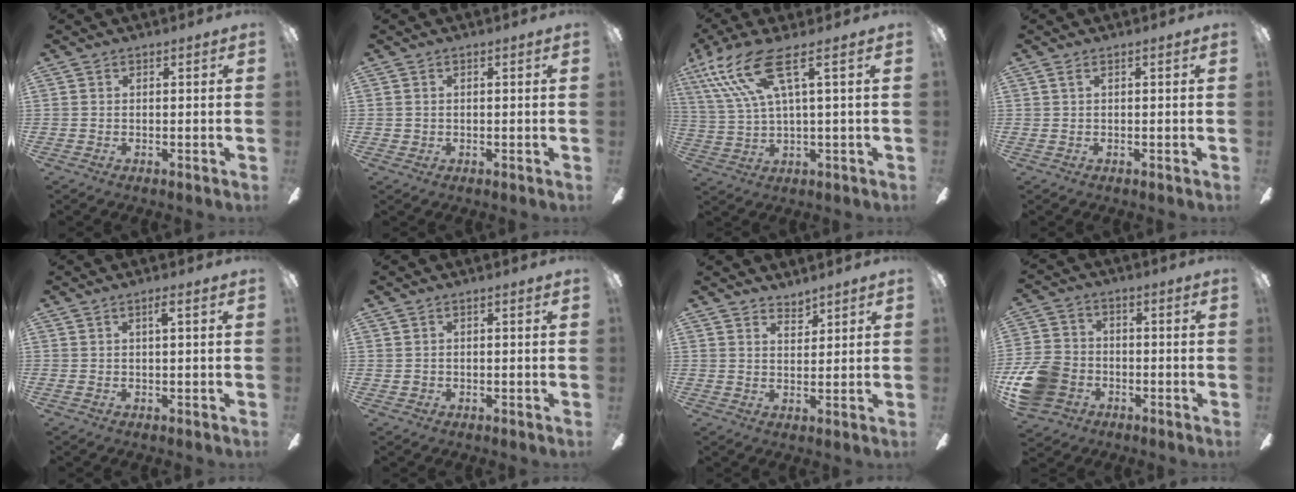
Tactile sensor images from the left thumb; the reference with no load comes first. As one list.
[{"total": 1.1, "force": [0.0, 1.1, -0.1], "torque": [0.002, 0.006, -0.002]}, {"total": 13.7, "force": [6.0, 3.7, 11.7], "torque": [-0.242, -0.008, 0.106]}, {"total": 1.3, "force": [0.1, 0.3, 1.2], "torque": [-0.024, 0.002, 0.001]}, {"total": 1.9, "force": [0.7, -0.1, 1.8], "torque": [-0.029, -0.003, 0.008]}, {"total": 0.9, "force": [-0.1, 0.9, 0.0], "torque": [0.000, 0.004, -0.004]}, {"total": 3.1, "force": [3.0, 0.8, 0.4], "torque": [0.003, -0.020, 0.052]}, {"total": 12.6, "force": [-4.8, 10.0, 5.9], "torque": [-0.126, 0.044, -0.085]}]